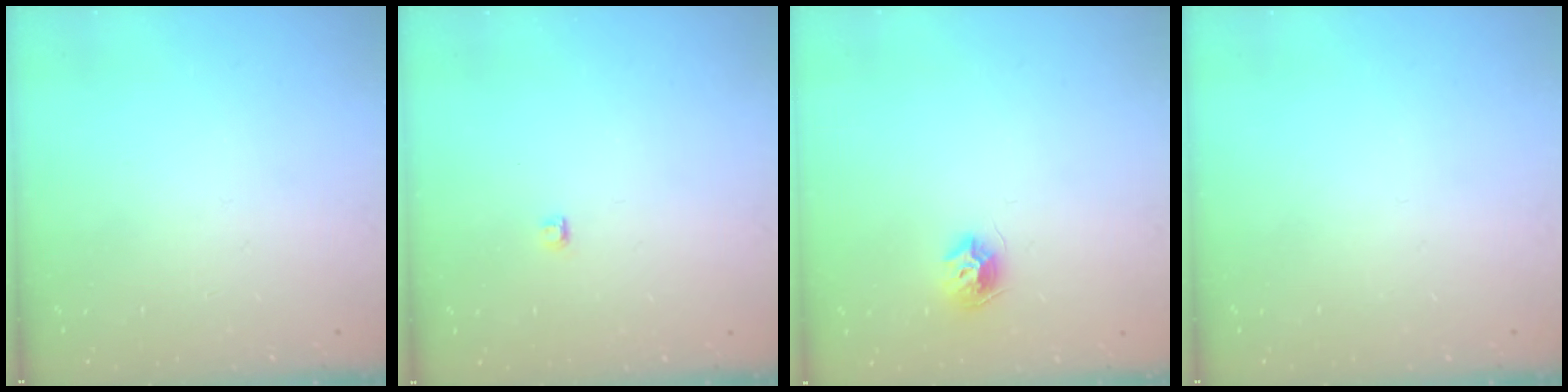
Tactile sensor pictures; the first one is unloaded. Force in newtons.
{"total": 2.8, "press": 2.7, "slide": 0.3}
{"total": 8.1, "press": 8.1, "slide": 0.1}
{"total": 0.0}